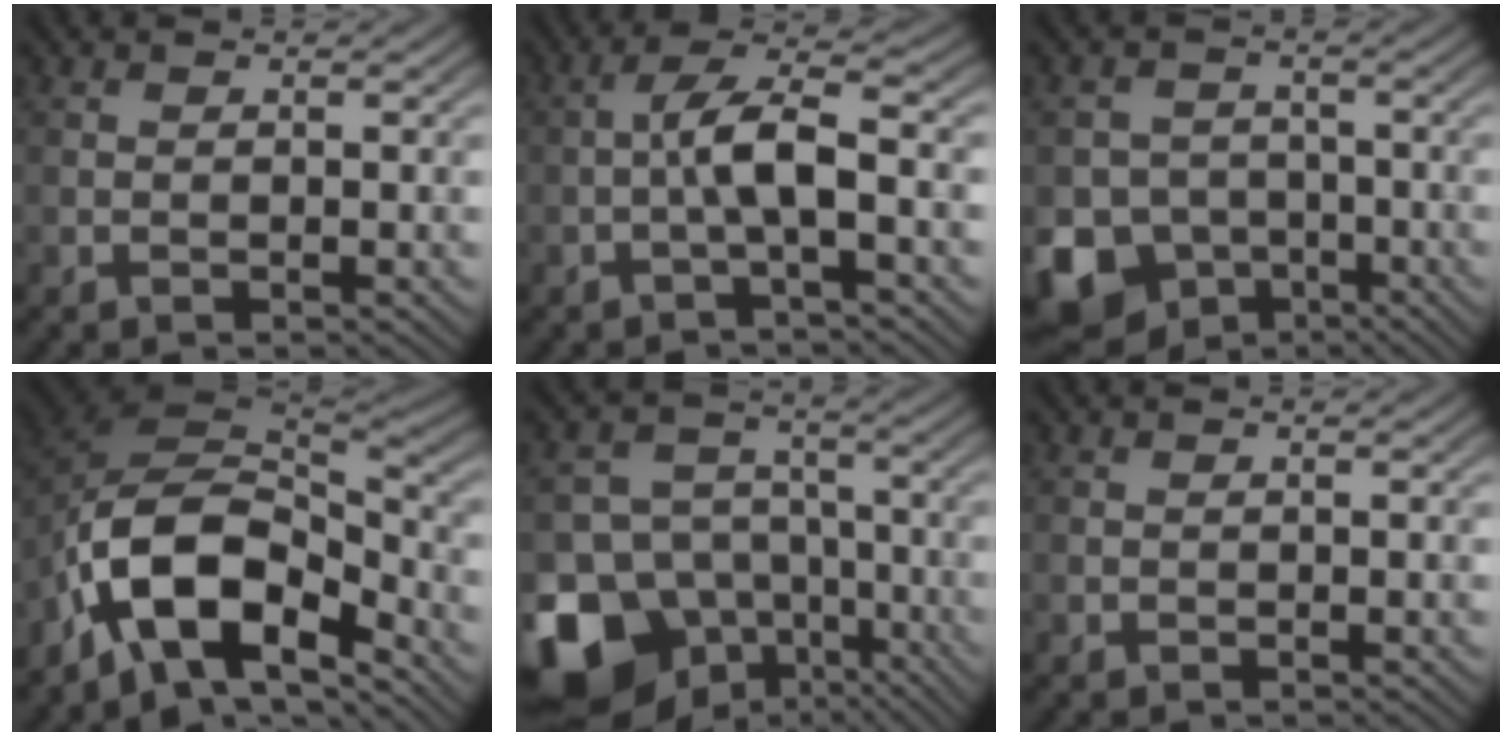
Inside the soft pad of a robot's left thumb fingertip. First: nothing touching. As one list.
[{"total": 5.4, "force": [-1.2, 1.2, 5.2], "torque": [-0.099, 0.019, -0.033]}, {"total": 10.1, "force": [-5.4, 8.1, 2.9], "torque": [-0.062, -0.028, -0.113]}, {"total": 13.4, "force": [-6.8, 6.8, 9.2], "torque": [-0.175, -0.017, -0.134]}, {"total": 16.8, "force": [-9.7, 12.2, 6.0], "torque": [-0.157, -0.049, -0.154]}, {"total": 0.0}]